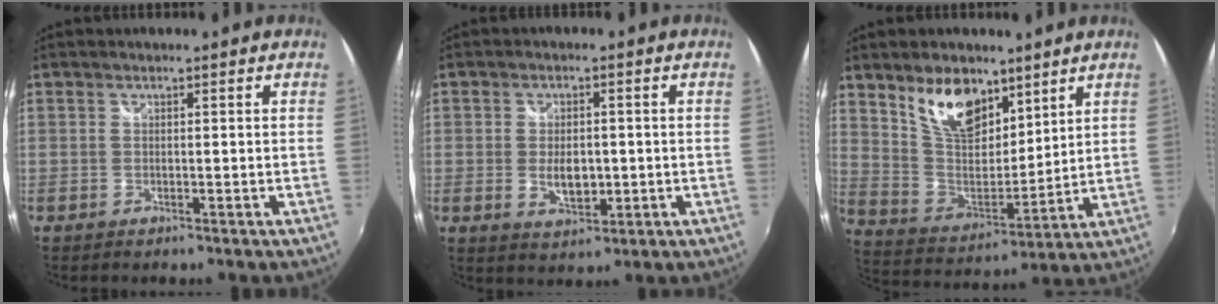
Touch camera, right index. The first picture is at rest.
{"total": 5.2, "force": [-0.7, 3.0, 4.2], "torque": [-0.075, -0.006, -0.007]}
{"total": 13.8, "force": [8.8, 7.2, 7.7], "torque": [-0.144, 0.000, 0.170]}